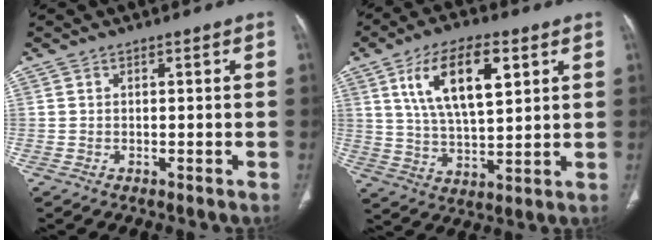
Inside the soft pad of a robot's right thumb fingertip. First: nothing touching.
{"total": 14.8, "force": [5.8, 6.4, 12.0], "torque": [-0.200, -0.014, 0.107]}